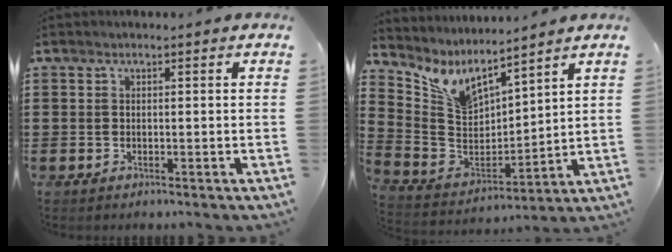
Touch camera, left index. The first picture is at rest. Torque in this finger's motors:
{"motor_torque": [0.79, -0.70, 0.33, 0.12]}